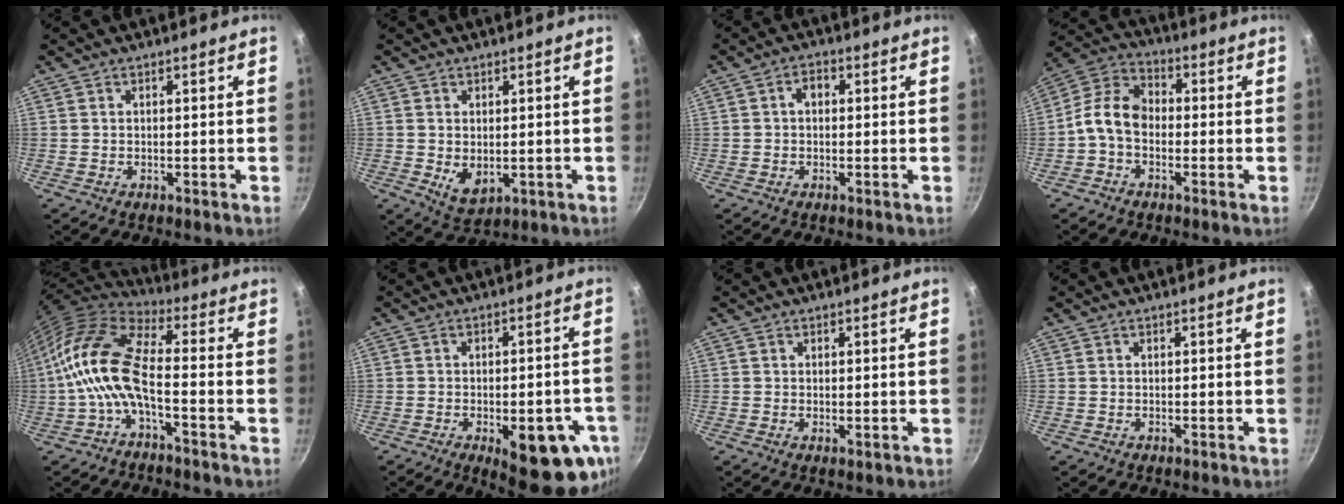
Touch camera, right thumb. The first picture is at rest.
{"total": 5.2, "force": [0.0, 3.4, 3.9], "torque": [-0.061, -0.017, 0.009]}
{"total": 2.8, "force": [0.3, 2.0, 1.9], "torque": [-0.024, 0.010, 0.000]}
{"total": 8.8, "force": [-1.7, 6.3, 5.9], "torque": [-0.098, 0.035, -0.055]}
{"total": 13.8, "force": [-2.6, 5.5, 12.4], "torque": [-0.254, 0.036, -0.066]}
{"total": 15.6, "force": [-5.8, 6.5, 12.9], "torque": [-0.121, 0.008, -0.069]}
{"total": 0.8, "force": [0.3, 0.4, 0.6], "torque": [-0.009, -0.006, 0.002]}
{"total": 0.0}